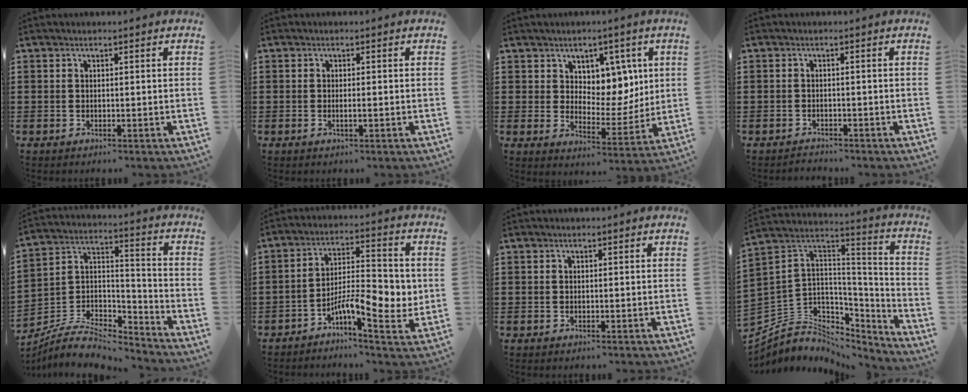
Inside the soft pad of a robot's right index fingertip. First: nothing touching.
{"total": 1.0, "force": [-0.3, 0.1, 1.0], "torque": [-0.018, -0.004, -0.005]}
{"total": 6.7, "force": [4.1, 5.1, 1.6], "torque": [-0.042, -0.020, 0.073]}
{"total": 1.3, "force": [-1.2, 0.3, -0.1], "torque": [-0.002, 0.003, -0.029]}
{"total": 7.3, "force": [-6.3, 2.5, 2.7], "torque": [-0.064, 0.006, -0.125]}
{"total": 8.9, "force": [-2.6, 3.6, 7.7], "torque": [-0.120, -0.002, -0.046]}
{"total": 0.0}
{"total": 5.7, "force": [-2.2, 5.2, 0.7], "torque": [-0.045, -0.018, -0.039]}